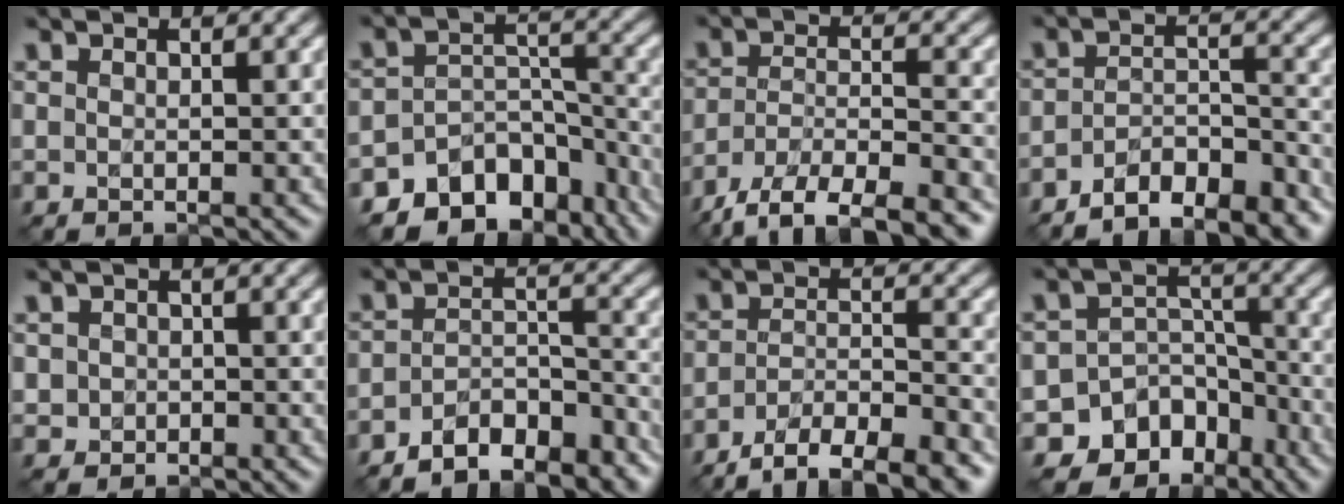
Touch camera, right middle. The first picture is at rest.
{"total": 9.7, "force": [-7.6, 5.3, 2.8], "torque": [-0.023, -0.002, -0.106]}
{"total": 9.7, "force": [-7.9, 3.0, 4.9], "torque": [-0.077, -0.023, -0.129]}
{"total": 5.8, "force": [-4.9, 1.6, 2.8], "torque": [-0.044, -0.002, -0.076]}
{"total": 1.3, "force": [-0.2, 1.3, 0.2], "torque": [0.003, -0.008, -0.003]}
{"total": 5.3, "force": [-4.3, 2.0, 2.4], "torque": [-0.032, -0.002, -0.071]}
{"total": 7.6, "force": [-6.0, 1.9, 4.2], "torque": [-0.064, -0.004, -0.098]}
{"total": 10.4, "force": [-7.6, 6.9, 1.7], "torque": [-0.012, -0.004, -0.103]}